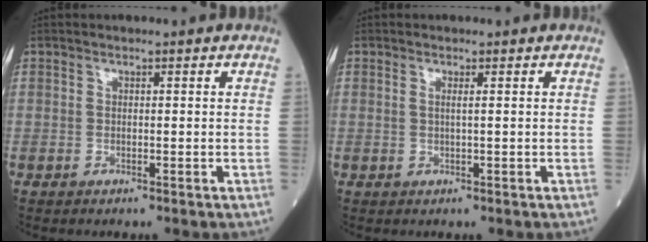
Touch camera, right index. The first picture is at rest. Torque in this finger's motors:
{"motor_torque": [0.01, 0.00, -0.05, 0.00]}